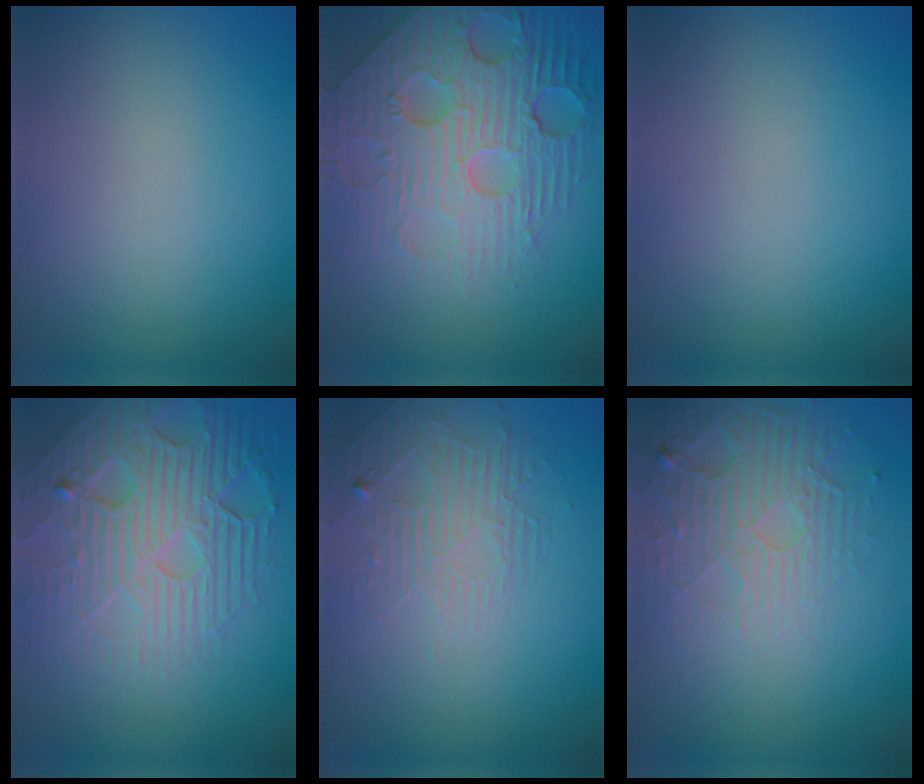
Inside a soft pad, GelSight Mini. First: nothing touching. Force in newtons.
{"total": 8.1, "press": 6.1, "slide": 5.4}
{"total": 0.0}
{"total": 8.2, "press": 5.7, "slide": 5.9}
{"total": 2.2, "press": 1.4, "slide": 1.7}
{"total": 5.4, "press": 3.4, "slide": 4.2}